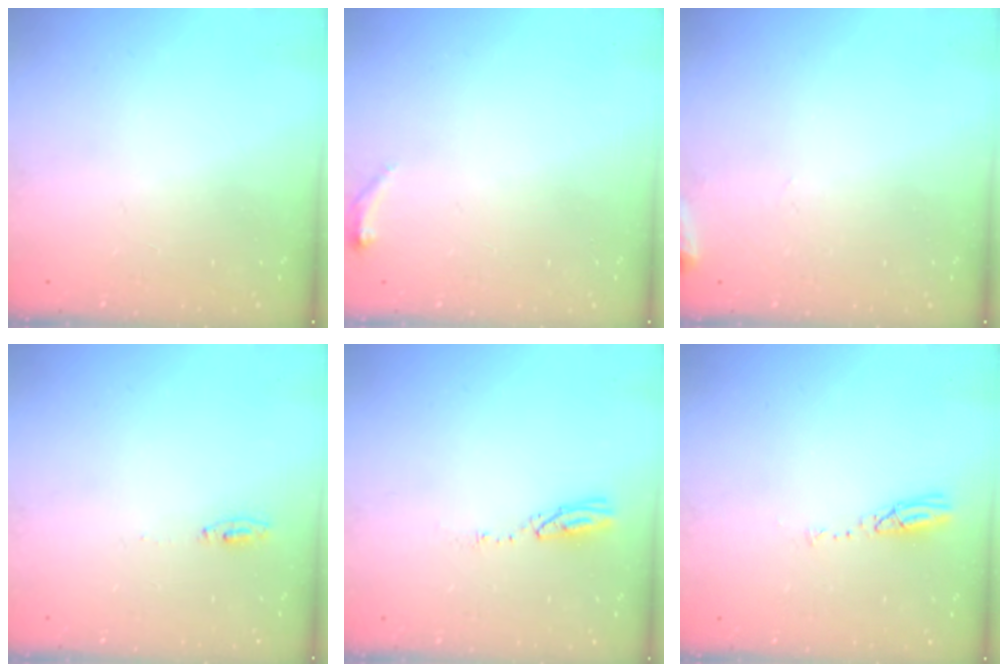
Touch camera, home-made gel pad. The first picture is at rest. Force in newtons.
{"total": 12.0, "press": 4.7, "slide": 11.0}
{"total": 5.7, "press": 5.7, "slide": 1.0}
{"total": 4.7, "press": 4.4, "slide": 1.5}
{"total": 3.6, "press": 3.6, "slide": 0.3}
{"total": 3.7, "press": 3.7, "slide": 0.2}